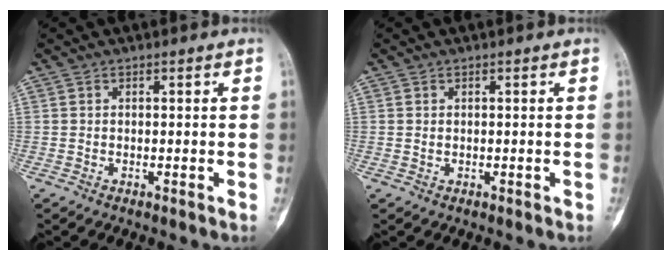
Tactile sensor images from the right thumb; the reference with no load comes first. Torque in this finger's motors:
{"motor_torque": [-0.53, -0.46, 0.29, 0.00, 0.00]}